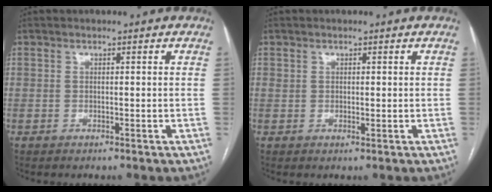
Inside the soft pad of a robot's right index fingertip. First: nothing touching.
{"total": 0.8, "force": [0.3, 0.5, 0.6], "torque": [-0.014, 0.000, 0.007]}